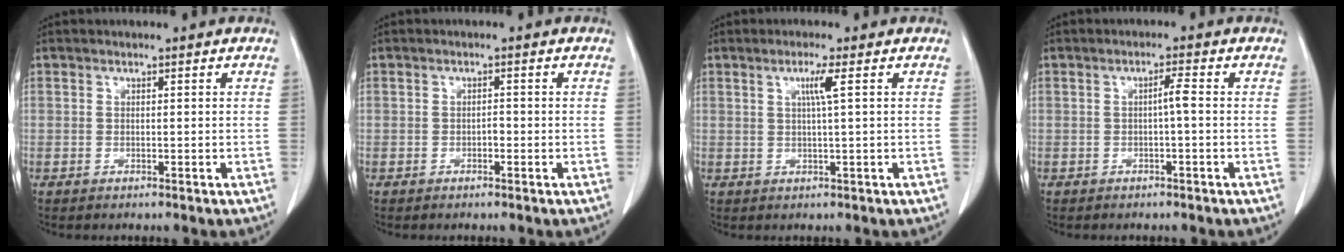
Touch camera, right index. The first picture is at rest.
{"total": 0.9, "force": [-0.3, 0.4, 0.7], "torque": [-0.009, 0.004, -0.006]}
{"total": 2.8, "force": [0.9, -0.6, 2.6], "torque": [-0.049, 0.000, 0.017]}
{"total": 1.8, "force": [-0.2, 0.0, 1.8], "torque": [-0.030, 0.003, -0.003]}